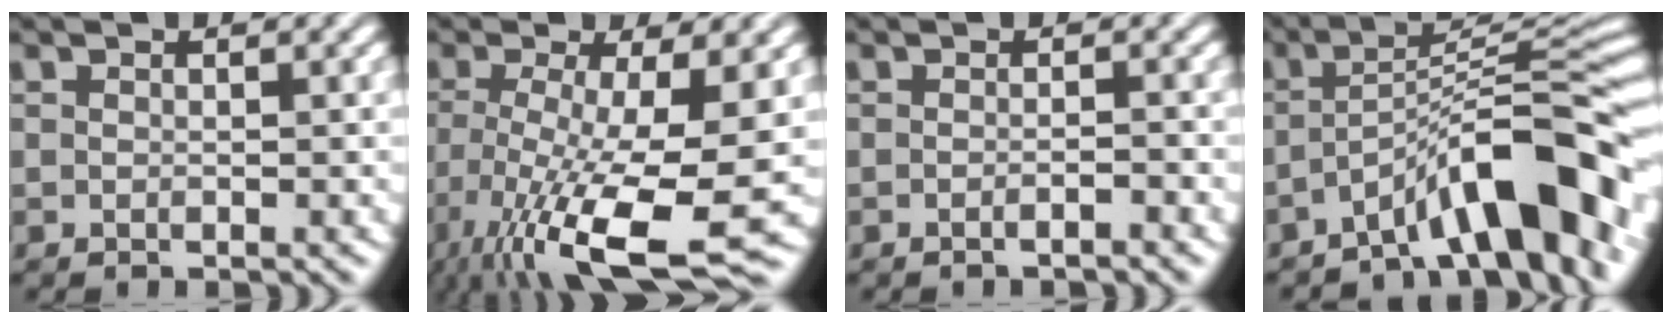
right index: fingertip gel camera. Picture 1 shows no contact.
{"total": 10.5, "force": [-4.6, 3.7, 8.7], "torque": [-0.166, -0.064, -0.040]}
{"total": 1.3, "force": [-1.2, -0.3, 0.3], "torque": [-0.001, 0.003, -0.023]}
{"total": 7.9, "force": [-3.5, 1.6, 6.9], "torque": [-0.093, -0.010, -0.046]}